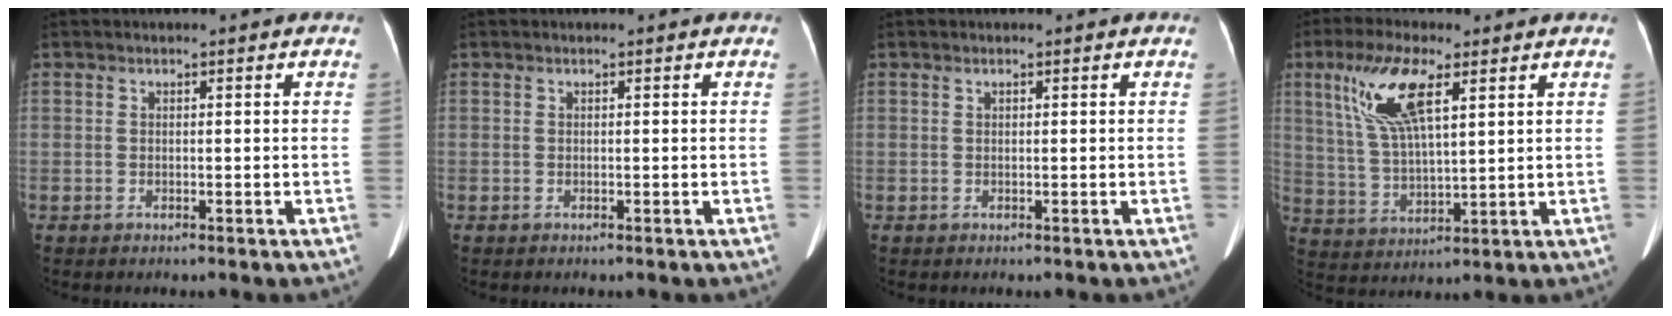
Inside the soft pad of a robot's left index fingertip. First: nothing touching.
{"total": 0.0}
{"total": 0.0}
{"total": 10.7, "force": [5.1, 2.6, 9.1], "torque": [-0.199, 0.012, 0.103]}